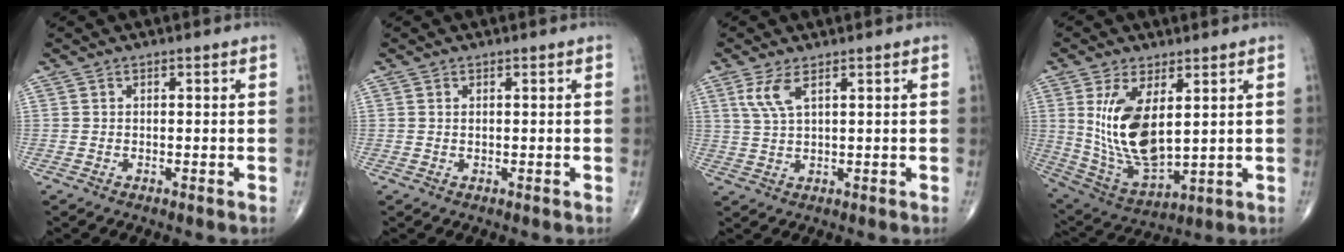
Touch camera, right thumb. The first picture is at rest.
{"total": 0.5, "force": [0.1, 0.3, 0.4], "torque": [-0.006, 0.002, 0.003]}
{"total": 4.4, "force": [2.1, 1.3, 3.6], "torque": [-0.087, -0.002, 0.052]}
{"total": 15.0, "force": [3.3, 7.0, 12.8], "torque": [-0.239, -0.022, 0.085]}